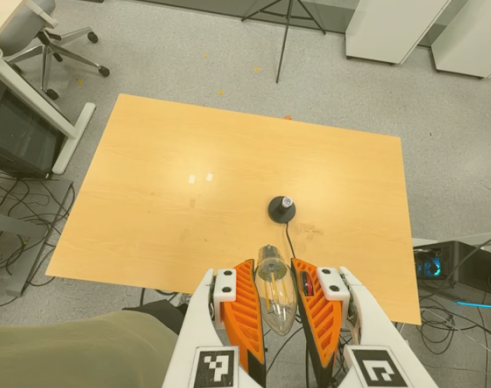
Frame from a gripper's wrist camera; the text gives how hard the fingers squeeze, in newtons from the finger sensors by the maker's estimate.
{"total": 19.3, "left": 20.6, "right": 18.0}